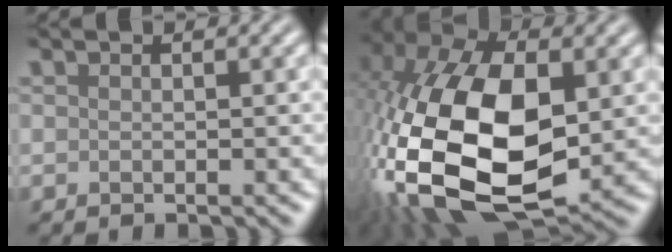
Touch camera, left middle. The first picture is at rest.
{"total": 18.1, "force": [-2.3, 10.1, 14.7], "torque": [-0.318, -0.006, -0.042]}